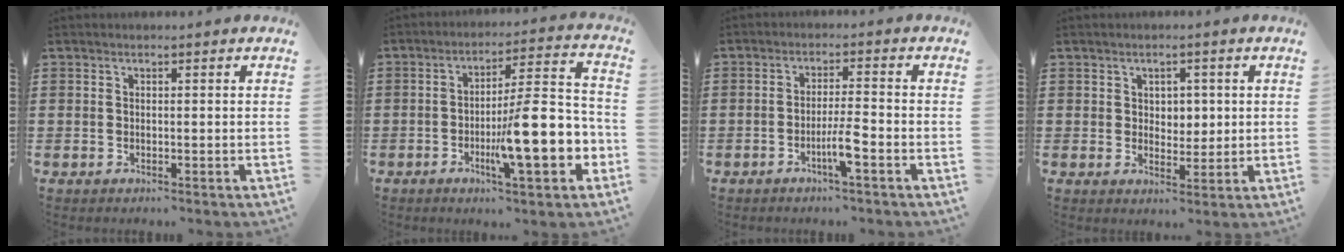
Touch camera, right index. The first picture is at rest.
{"total": 14.4, "force": [-4.1, 3.3, 13.5], "torque": [-0.198, -0.008, -0.070]}
{"total": 4.2, "force": [-2.1, 0.1, 3.7], "torque": [-0.076, -0.009, -0.042]}
{"total": 2.9, "force": [1.2, 2.5, 1.1], "torque": [-0.024, 0.009, 0.018]}